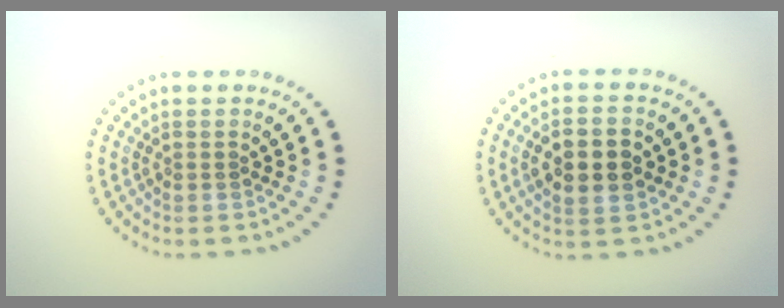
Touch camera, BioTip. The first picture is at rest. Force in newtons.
{"total": 4.5, "press": 4.5, "slide": 0.3}